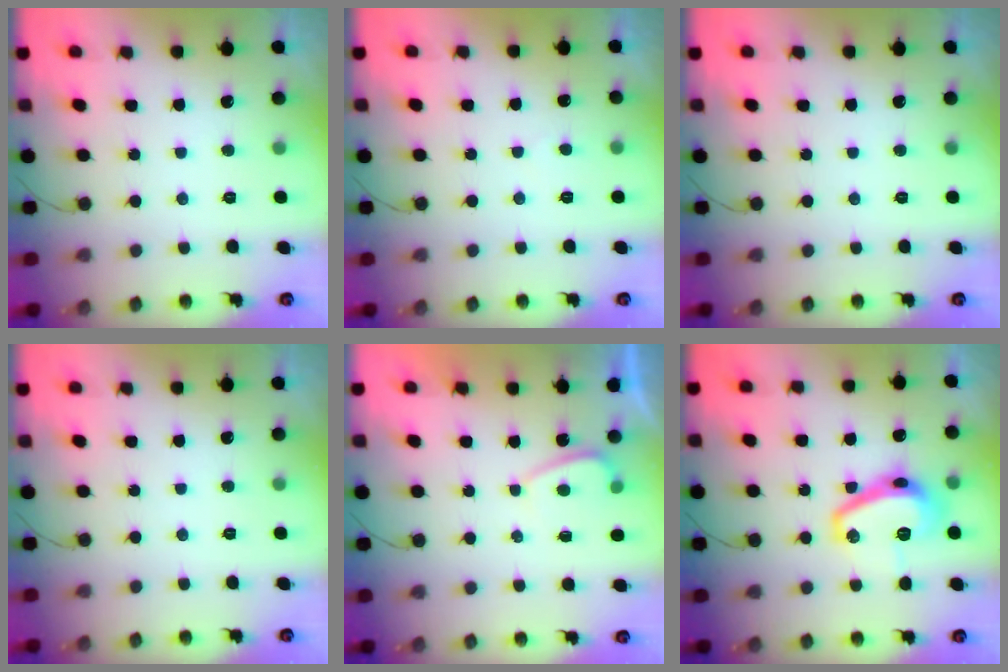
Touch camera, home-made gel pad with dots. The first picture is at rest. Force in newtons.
{"total": 2.8, "press": 2.8, "slide": 0.3}
{"total": 0.0}
{"total": 0.0}
{"total": 1.1, "press": 1.0, "slide": 0.5}
{"total": 14.0, "press": 14.0, "slide": 0.8}